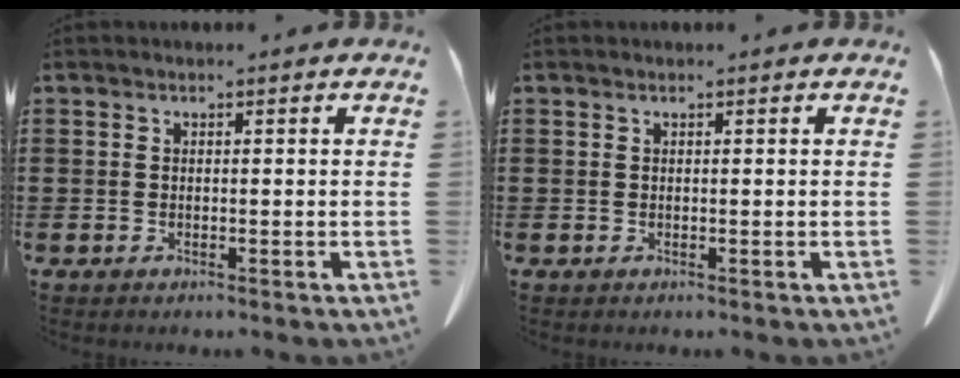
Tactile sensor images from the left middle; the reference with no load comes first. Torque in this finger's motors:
{"motor_torque": [-1.00, 1.11, 0.00, 0.01]}